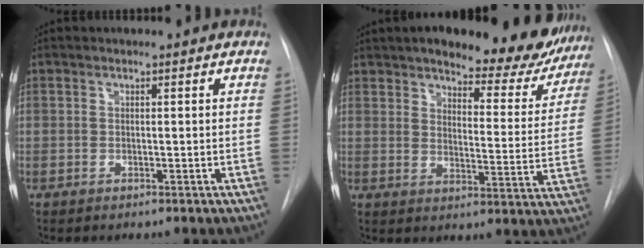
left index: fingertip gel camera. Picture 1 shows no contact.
{"total": 20.4, "force": [16.9, 6.2, 9.6], "torque": [-0.111, -0.033, 0.200]}